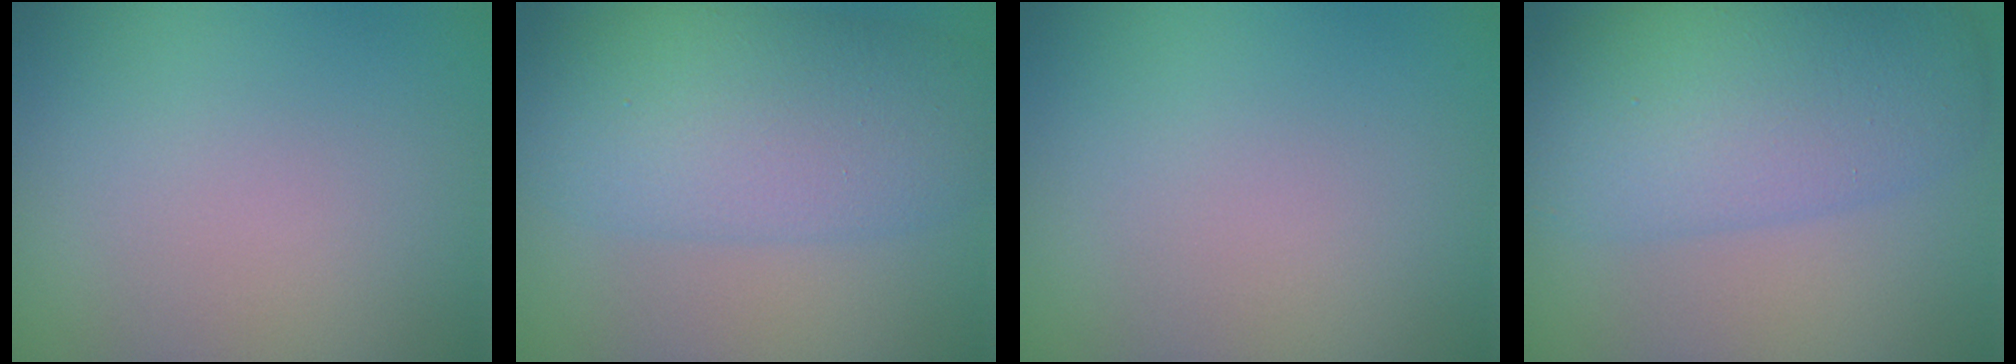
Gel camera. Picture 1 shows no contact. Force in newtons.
{"total": 8.0, "press": 8.0, "slide": 0.2}
{"total": 0.0}
{"total": 8.2, "press": 8.2, "slide": 0.2}